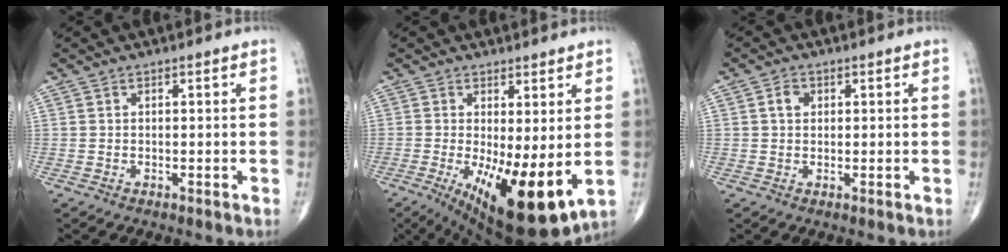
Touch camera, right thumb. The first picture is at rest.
{"total": 14.3, "force": [-2.2, 4.6, 13.3], "torque": [-0.210, -0.033, -0.017]}
{"total": 2.2, "force": [0.6, 1.7, 1.3], "torque": [-0.016, 0.003, 0.008]}